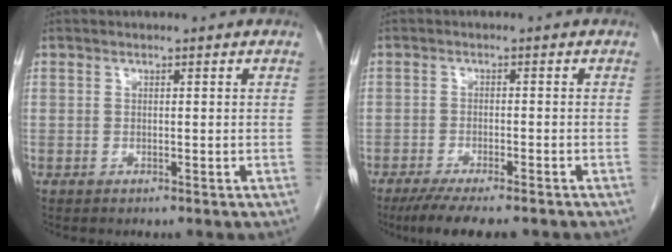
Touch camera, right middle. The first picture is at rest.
{"total": 9.1, "force": [-7.3, 1.7, 5.1], "torque": [-0.074, -0.015, -0.109]}